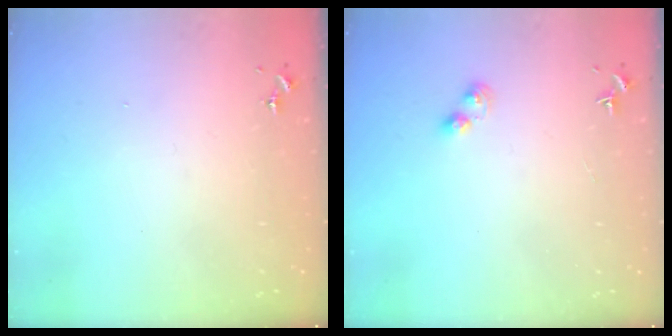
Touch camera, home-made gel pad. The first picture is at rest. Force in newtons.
{"total": 3.6, "press": 3.6, "slide": 0.4}